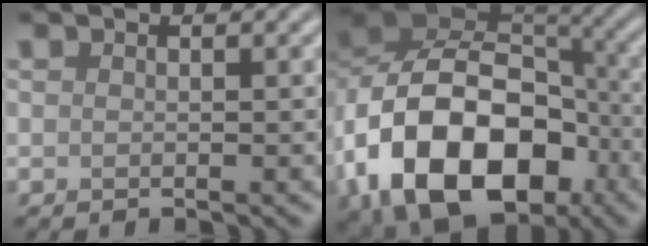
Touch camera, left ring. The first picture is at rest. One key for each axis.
{"total": 16.7, "fx": -5.8, "fy": 11.4, "fz": 10.7, "tx": -0.191, "ty": -0.013, "tz": -0.100}